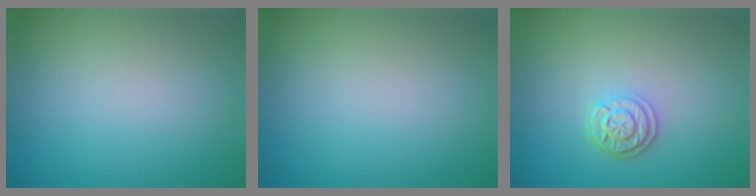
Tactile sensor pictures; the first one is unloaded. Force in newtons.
{"total": 0.0}
{"total": 2.6, "press": 2.2, "slide": 1.4}